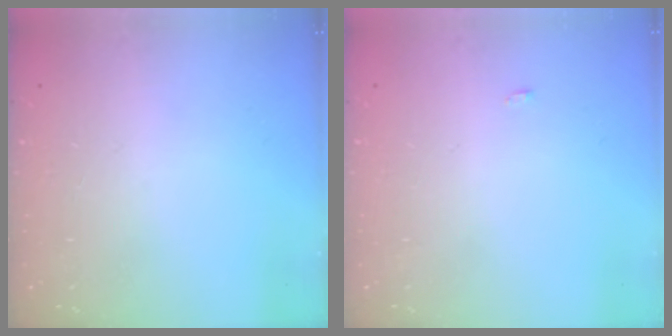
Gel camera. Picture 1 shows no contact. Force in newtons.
{"total": 6.7, "press": 2.2, "slide": 6.3}